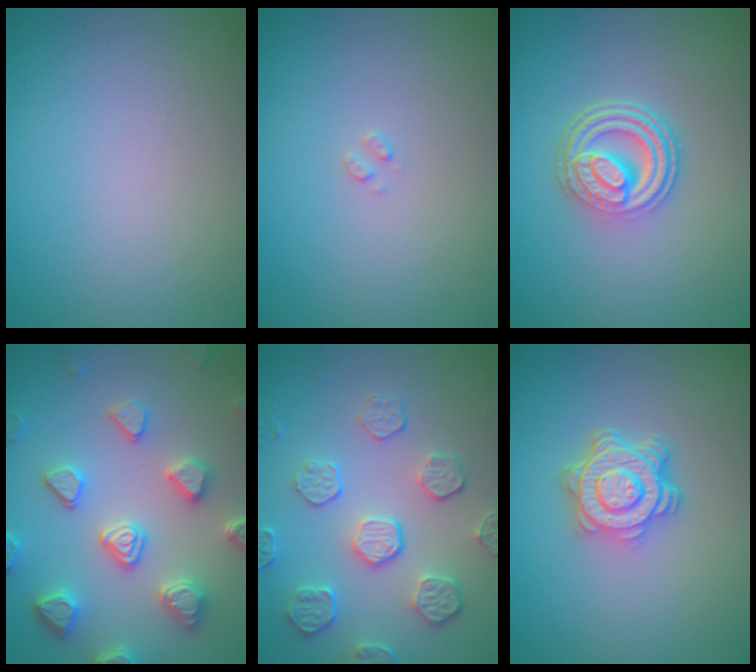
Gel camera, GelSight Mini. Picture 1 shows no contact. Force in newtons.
{"total": 0.6, "press": 0.6, "slide": 0.2}
{"total": 4.8, "press": 3.6, "slide": 3.1}
{"total": 5.4, "press": 4.9, "slide": 2.4}
{"total": 4.6, "press": 3.9, "slide": 2.5}
{"total": 4.8, "press": 3.7, "slide": 3.1}